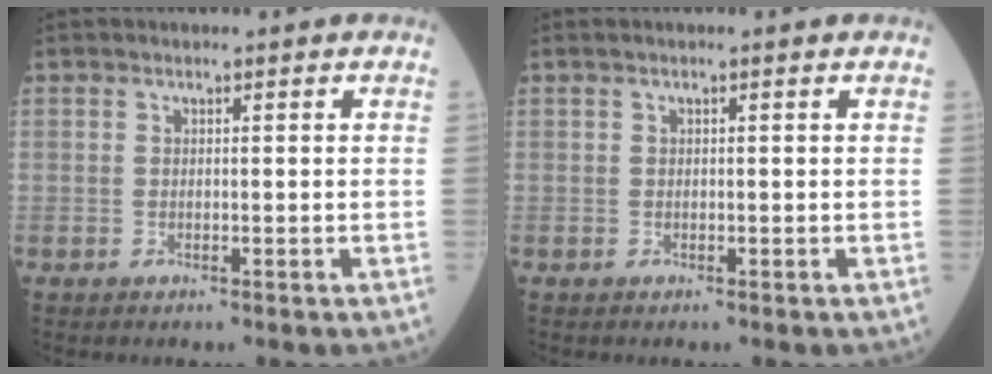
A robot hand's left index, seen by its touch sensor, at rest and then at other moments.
{"total": 0.5, "force": [0.3, -0.1, 0.5], "torque": [-0.016, 0.008, 0.006]}